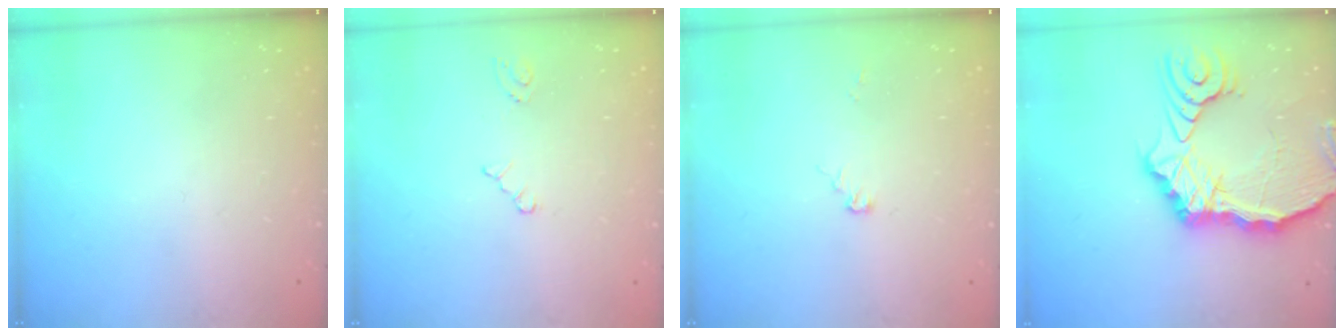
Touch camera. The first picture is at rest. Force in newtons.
{"total": 3.6, "press": 3.6, "slide": 0.4}
{"total": 4.5, "press": 4.5, "slide": 0.5}
{"total": 17.0, "press": 16.9, "slide": 2.1}